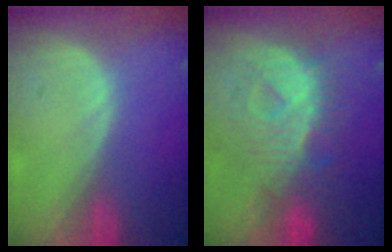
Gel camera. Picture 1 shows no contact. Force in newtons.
{"total": 9.0, "press": 9.0, "slide": 0.3}